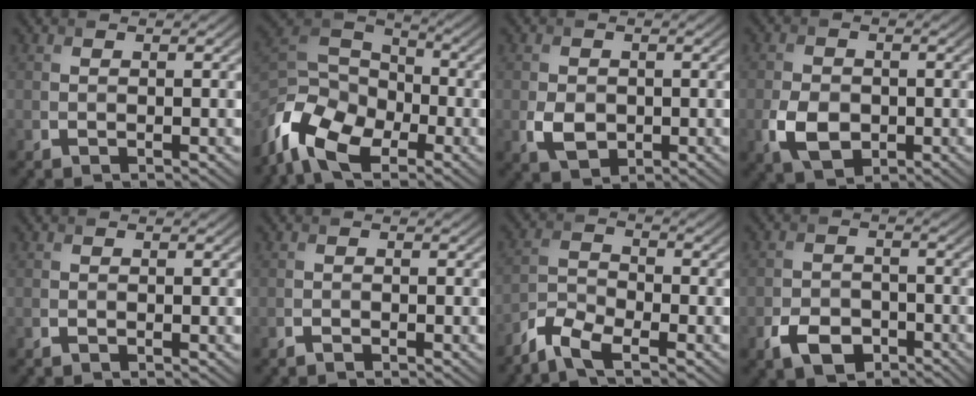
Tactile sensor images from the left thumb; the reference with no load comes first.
{"total": 12.2, "force": [-7.1, 6.8, 7.2], "torque": [-0.177, -0.022, -0.153]}
{"total": 3.4, "force": [-0.6, 2.6, 2.1], "torque": [-0.048, -0.010, -0.011]}
{"total": 5.1, "force": [-1.3, 3.7, 3.3], "torque": [-0.077, -0.013, -0.026]}
{"total": 0.0}
{"total": 0.6, "force": [-0.6, 0.1, 0.2], "torque": [-0.001, -0.002, -0.009]}
{"total": 5.2, "force": [-4.0, 1.5, 2.9], "torque": [-0.067, -0.007, -0.092]}
{"total": 5.2, "force": [-3.0, 3.3, 2.7], "torque": [-0.056, -0.009, -0.059]}